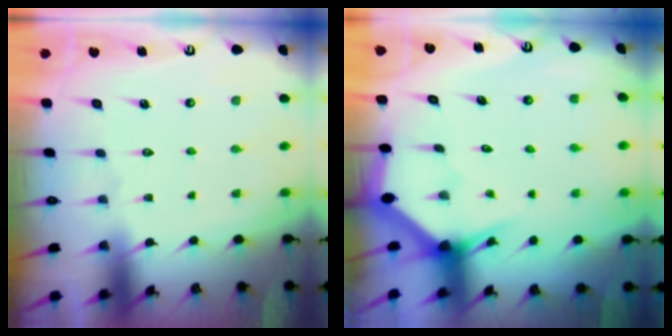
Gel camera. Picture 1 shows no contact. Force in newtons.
{"total": 2.7, "press": 2.7, "slide": 0.1}